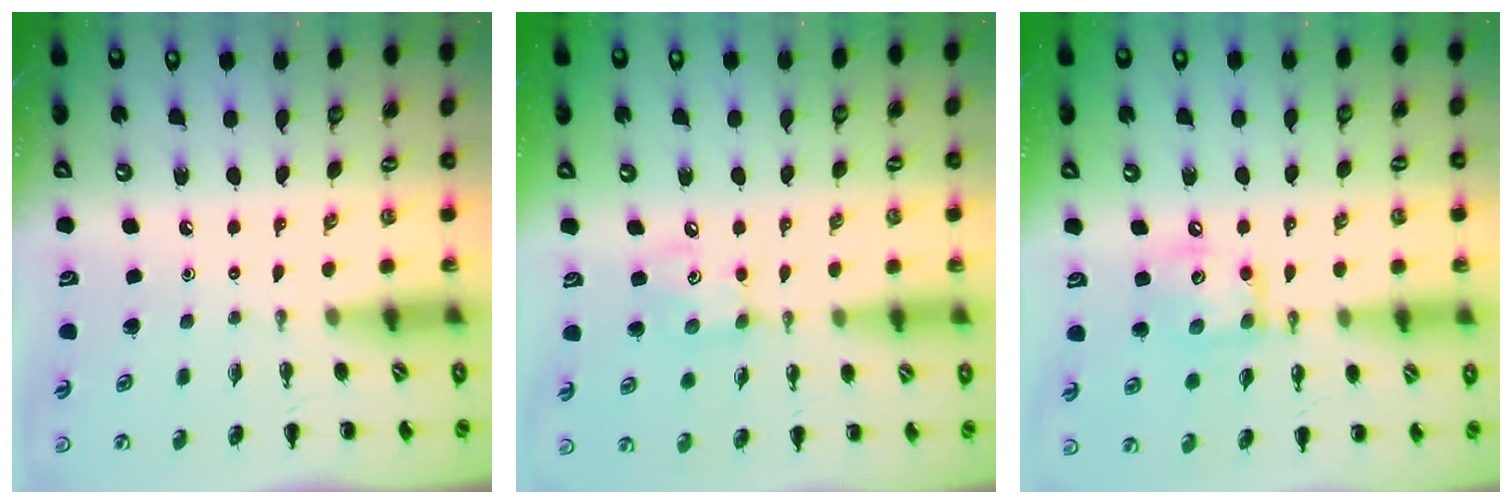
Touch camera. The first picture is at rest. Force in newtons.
{"total": 5.5, "press": 5.5, "slide": 0.5}
{"total": 12.3, "press": 12.3, "slide": 1.2}